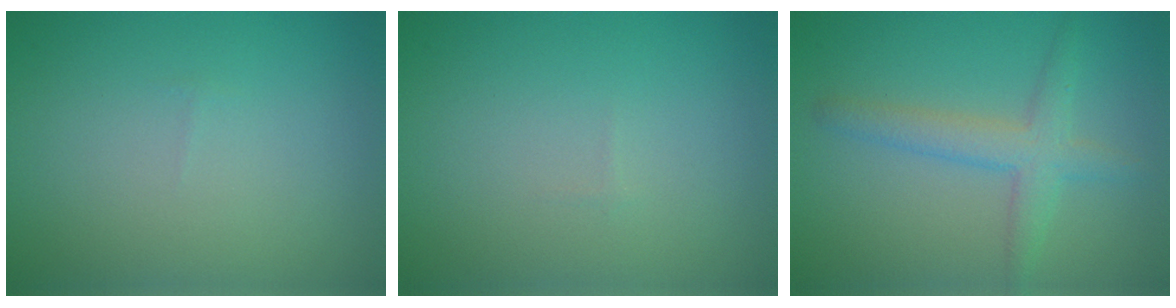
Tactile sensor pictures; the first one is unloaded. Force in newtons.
{"total": 0.0}
{"total": 3.3, "press": 3.3, "slide": 0.1}